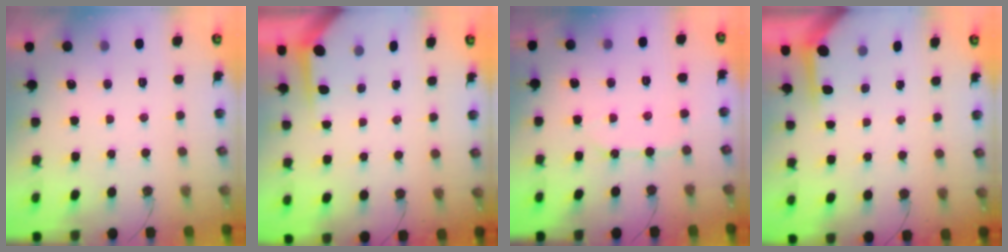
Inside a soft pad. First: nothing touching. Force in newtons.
{"total": 3.8, "press": 3.8, "slide": 0.4}
{"total": 6.9, "press": 6.9, "slide": 0.8}
{"total": 3.8, "press": 3.8, "slide": 0.3}